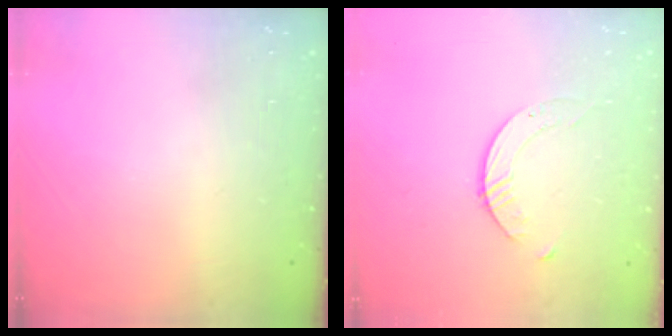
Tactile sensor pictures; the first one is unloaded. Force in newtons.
{"total": 2.8, "press": 2.8, "slide": 0.3}